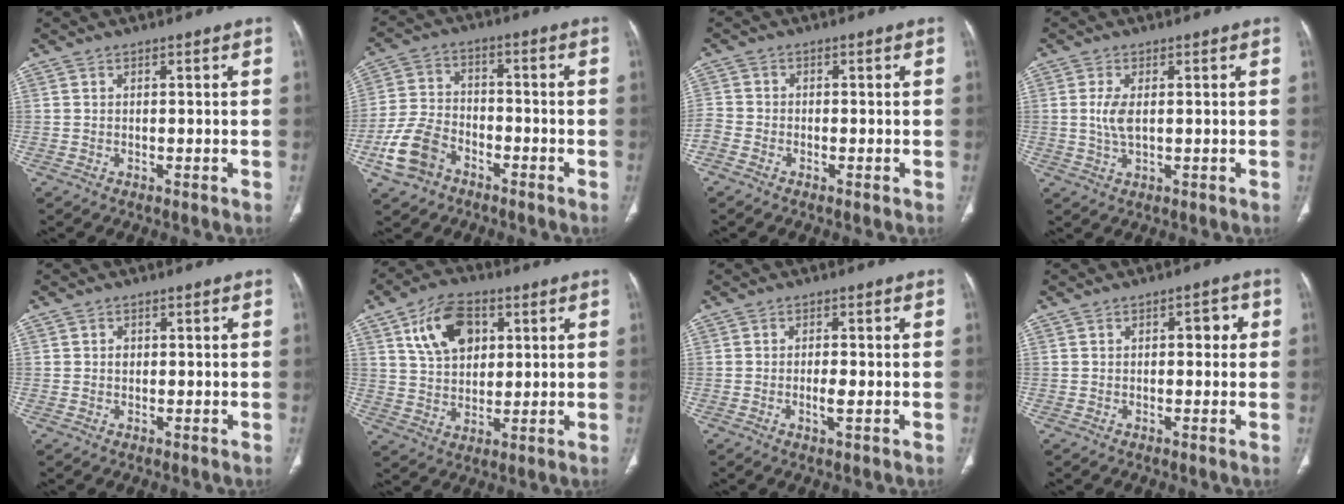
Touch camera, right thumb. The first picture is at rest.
{"total": 10.0, "force": [-5.3, 6.7, 5.1], "torque": [-0.102, 0.028, -0.102]}
{"total": 3.2, "force": [-2.0, 2.0, 1.4], "torque": [-0.035, 0.007, -0.048]}
{"total": 3.8, "force": [0.4, 1.6, 3.4], "torque": [-0.080, -0.005, 0.011]}
{"total": 1.2, "force": [0.1, 1.0, 0.5], "torque": [-0.002, 0.003, 0.002]}
{"total": 11.9, "force": [4.6, 7.9, 7.7], "torque": [-0.108, -0.007, 0.082]}
{"total": 2.6, "force": [-0.7, 0.7, 2.4], "torque": [-0.048, -0.002, -0.013]}
{"total": 3.1, "force": [0.3, 1.8, 2.5], "torque": [-0.012, 0.007, -0.002]}